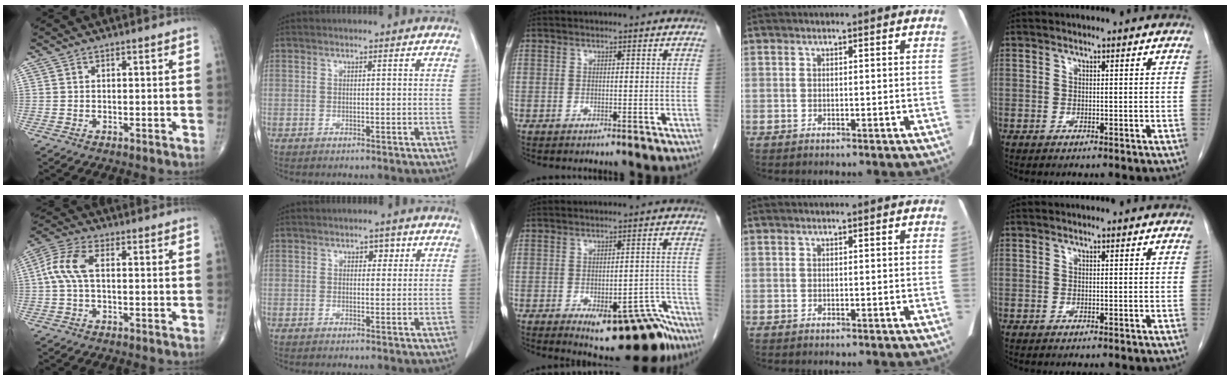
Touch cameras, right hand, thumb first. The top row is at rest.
{"thumb": {"total": 7.2, "force": [0.5, 3.7, 6.2], "torque": [-0.150, 0.024, 0.006]}, "index": {"total": 1.9, "force": [0.8, 1.2, 1.2], "torque": [-0.013, 0.005, 0.009]}, "middle": {"total": 12.2, "force": [-8.5, 4.3, 7.6], "torque": [-0.049, 0.020, -0.110]}}